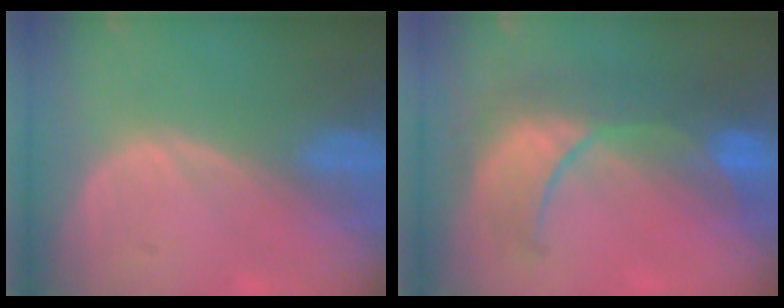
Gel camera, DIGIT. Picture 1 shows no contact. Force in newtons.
{"total": 9.0, "press": 8.8, "slide": 2.0}